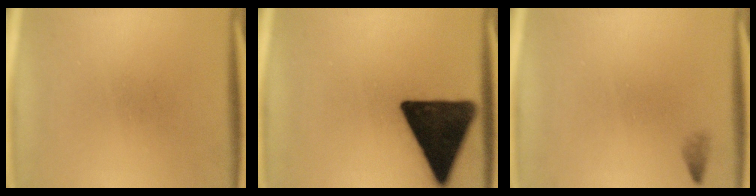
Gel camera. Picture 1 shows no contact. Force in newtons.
{"total": 17.3}
{"total": 0.8}